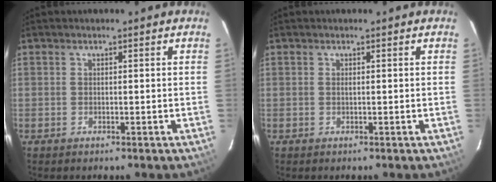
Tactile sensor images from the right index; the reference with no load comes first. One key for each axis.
{"total": 0.0}